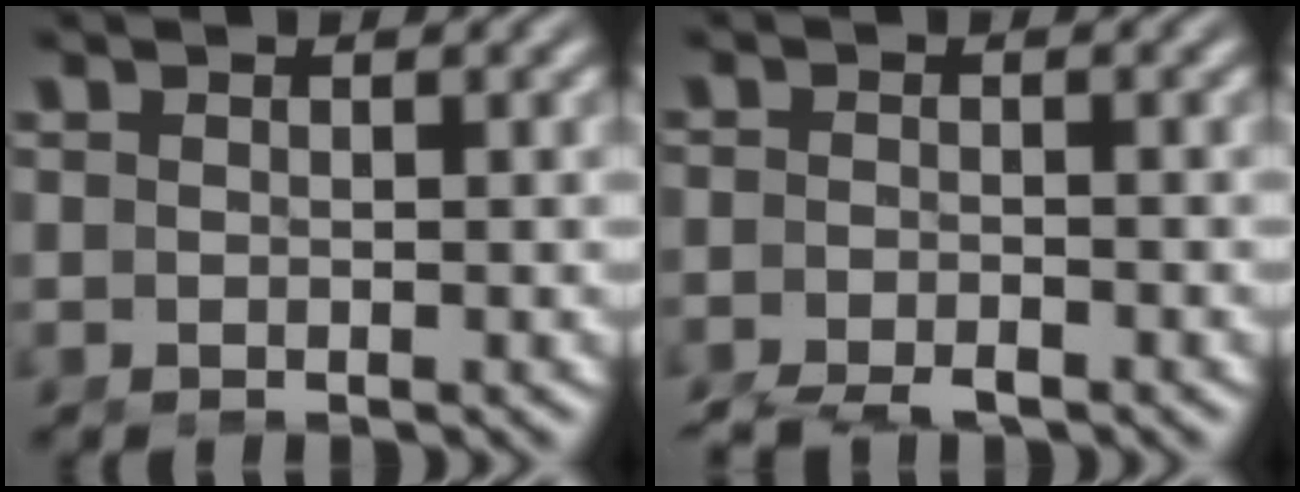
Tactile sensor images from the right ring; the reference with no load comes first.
{"total": 3.4, "force": [-2.9, 1.4, 1.1], "torque": [-0.023, -0.014, -0.045]}